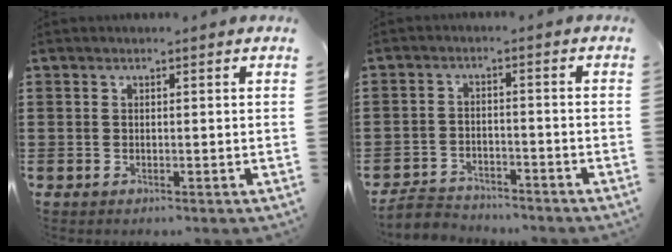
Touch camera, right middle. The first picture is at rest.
{"total": 3.5, "force": [-3.4, 0.8, 0.2], "torque": [-0.017, -0.001, -0.072]}